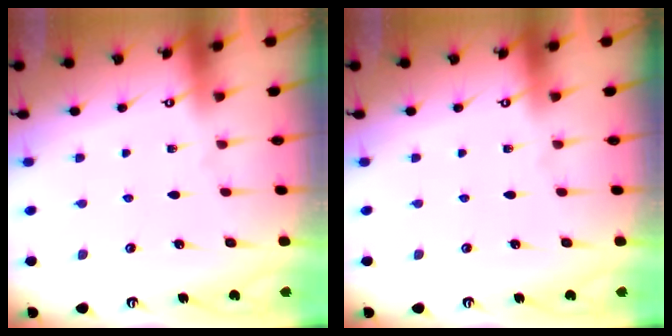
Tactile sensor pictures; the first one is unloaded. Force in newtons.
{"total": 0.0}